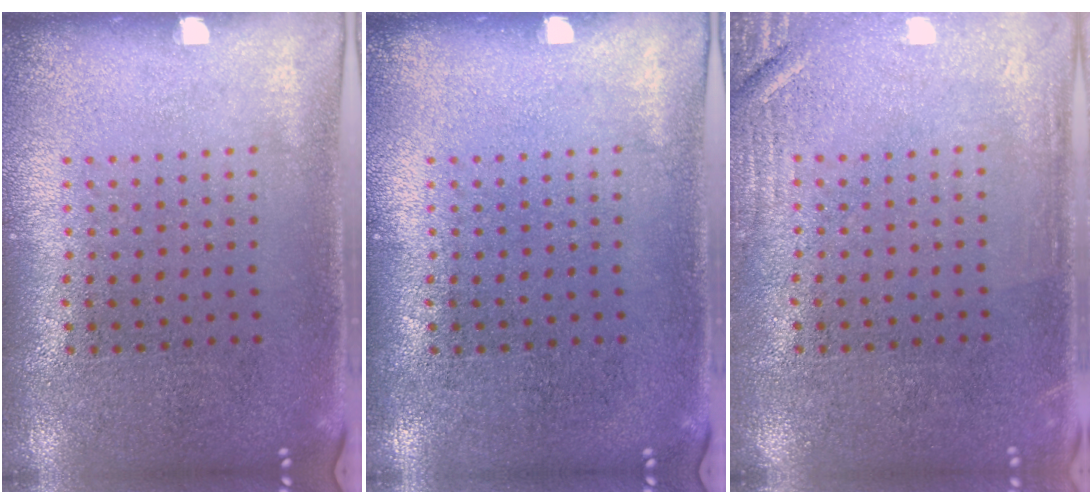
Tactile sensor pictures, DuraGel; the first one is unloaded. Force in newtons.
{"total": 0.0}
{"total": 2.3, "press": 2.2, "slide": 0.4}